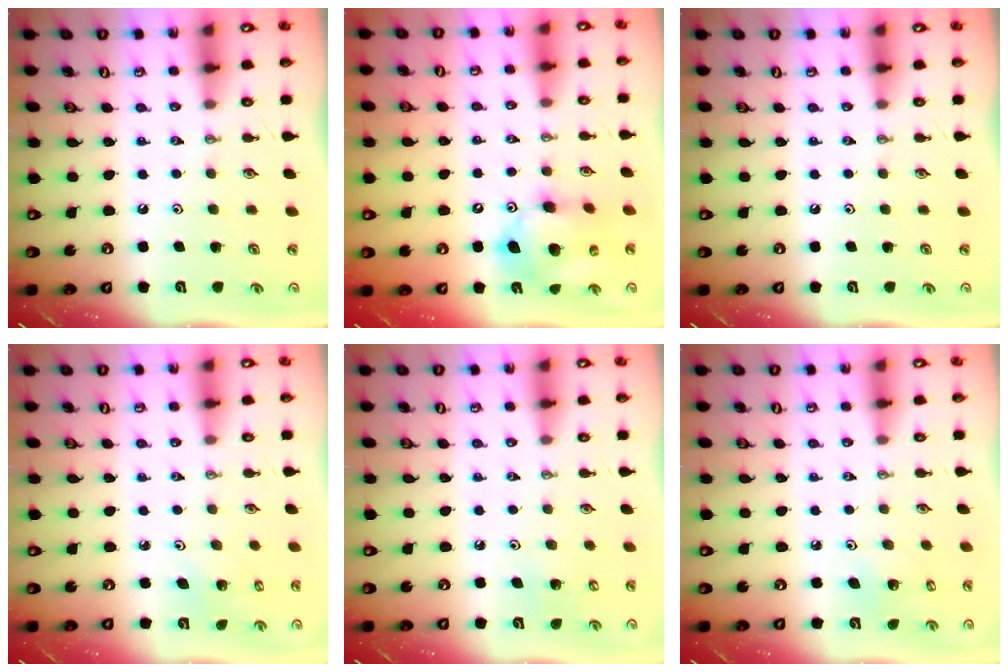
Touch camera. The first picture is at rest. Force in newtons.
{"total": 13.7, "press": 13.4, "slide": 2.4}
{"total": 0.0}
{"total": 2.0, "press": 2.0, "slide": 0.2}
{"total": 3.7, "press": 3.7, "slide": 0.3}
{"total": 4.0, "press": 4.0, "slide": 0.3}